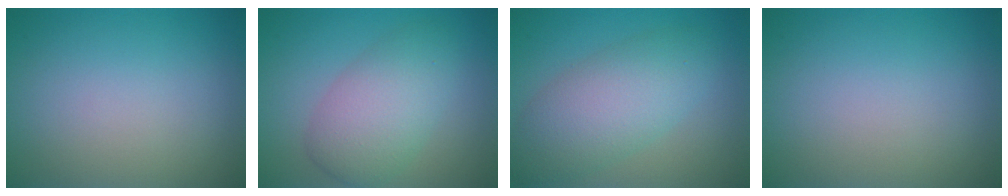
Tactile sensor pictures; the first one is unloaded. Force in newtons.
{"total": 5.2, "press": 5.2, "slide": 0.3}
{"total": 6.0, "press": 6.0, "slide": 0.3}
{"total": 0.0}